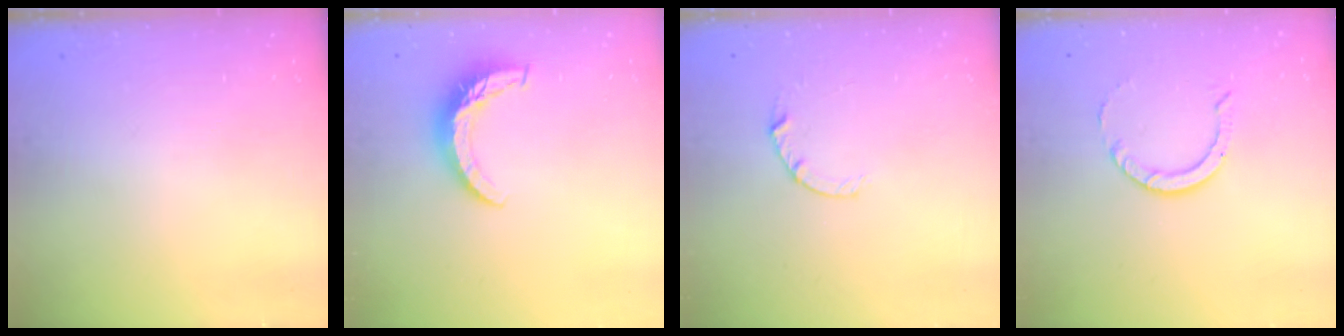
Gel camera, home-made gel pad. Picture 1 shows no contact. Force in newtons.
{"total": 8.6, "press": 8.5, "slide": 0.8}
{"total": 4.5, "press": 4.4, "slide": 0.5}
{"total": 5.3, "press": 5.3, "slide": 0.1}